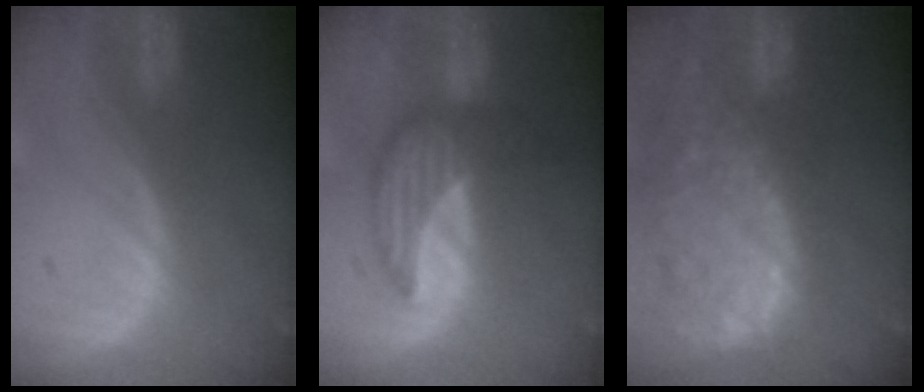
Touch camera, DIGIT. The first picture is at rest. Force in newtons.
{"total": 7.1, "press": 6.8, "slide": 2.0}
{"total": 13.8, "press": 11.6, "slide": 7.5}